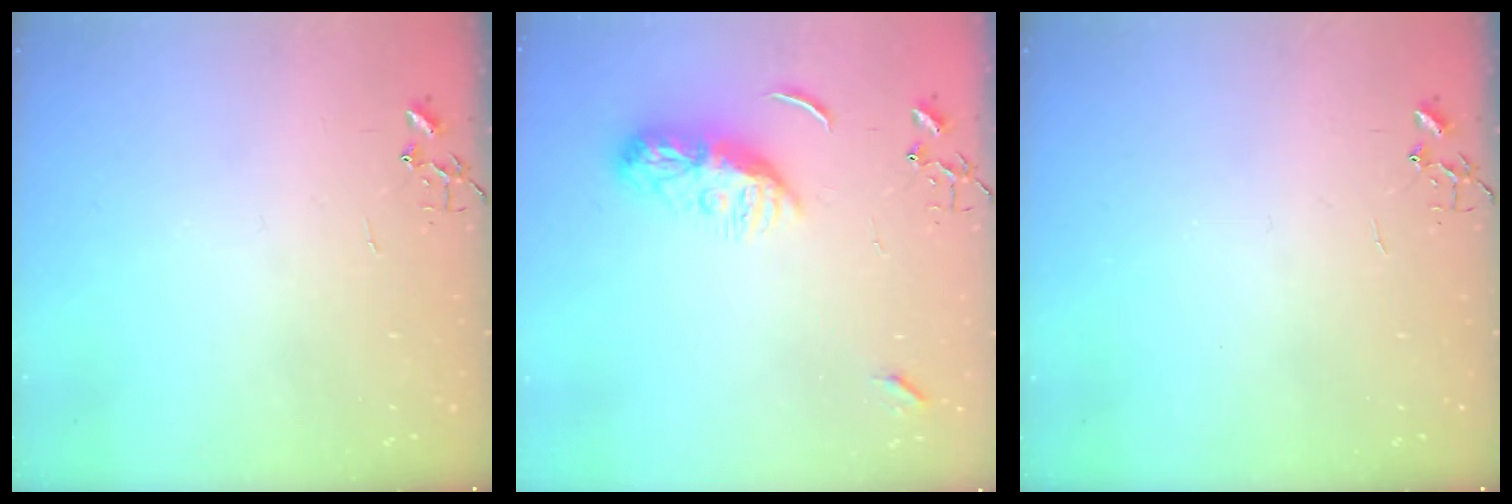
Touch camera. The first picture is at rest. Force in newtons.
{"total": 9.6, "press": 9.6, "slide": 0.7}
{"total": 0.0}